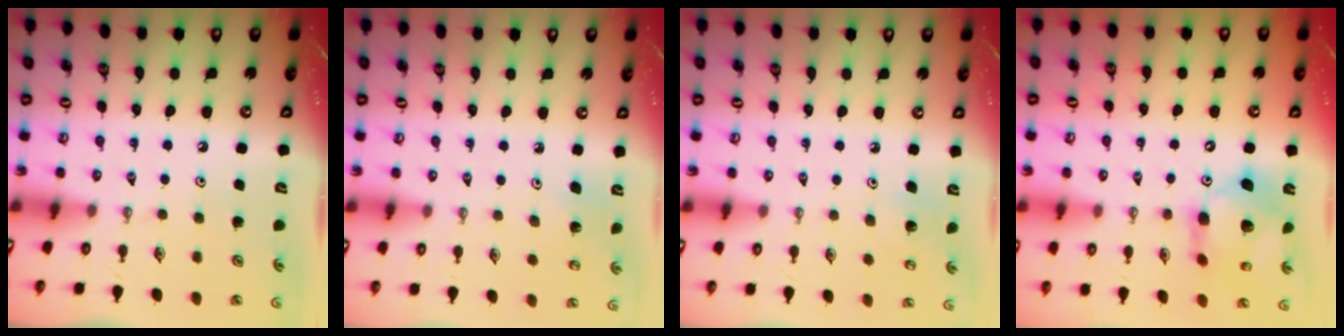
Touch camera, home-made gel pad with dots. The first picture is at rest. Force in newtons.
{"total": 5.4, "press": 5.1, "slide": 1.9}
{"total": 6.4, "press": 6.4, "slide": 0.5}
{"total": 13.7, "press": 13.6, "slide": 1.4}